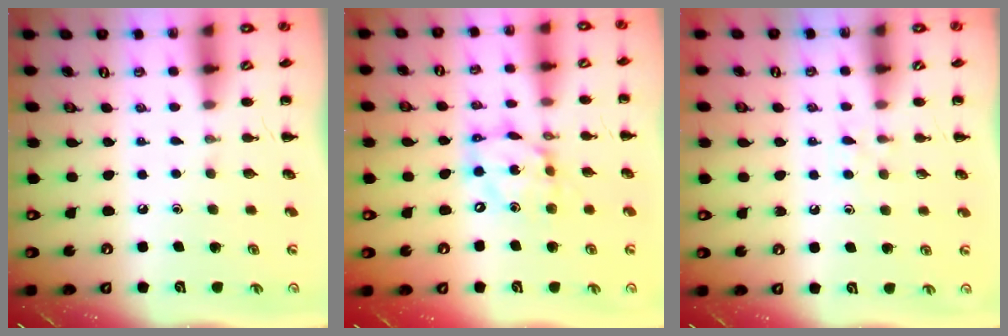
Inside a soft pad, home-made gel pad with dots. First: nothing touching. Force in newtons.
{"total": 12.0, "press": 11.6, "slide": 3.0}
{"total": 4.8, "press": 4.5, "slide": 1.7}